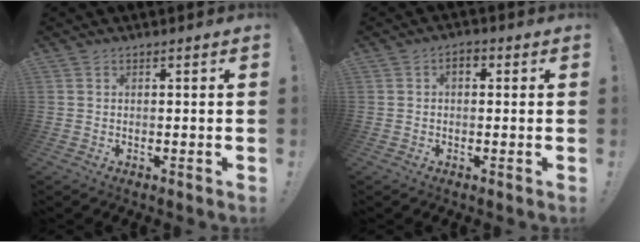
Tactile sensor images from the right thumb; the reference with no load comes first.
{"total": 2.5, "force": [-0.2, 1.7, 1.9], "torque": [-0.029, 0.008, -0.005]}